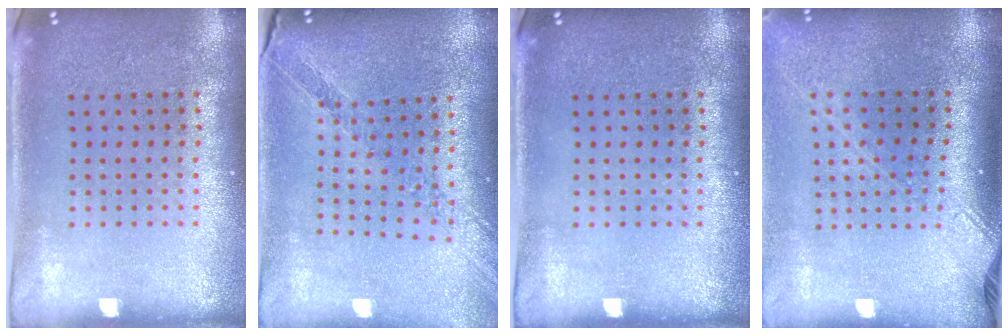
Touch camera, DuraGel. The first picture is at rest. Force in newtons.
{"total": 1.1, "press": 1.1, "slide": 0.2}
{"total": 0.0}
{"total": 2.1, "press": 1.6, "slide": 1.4}